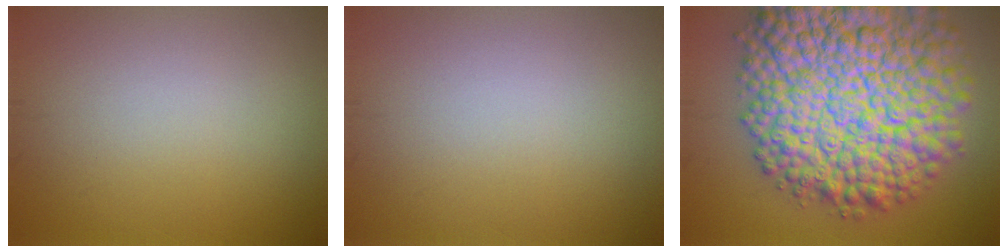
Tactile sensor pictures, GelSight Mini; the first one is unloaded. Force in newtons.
{"total": 0.0}
{"total": 16.9, "press": 16.9, "slide": 0.7}